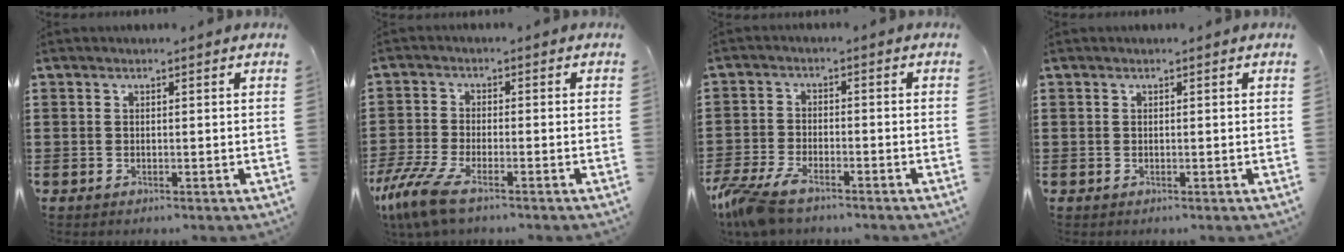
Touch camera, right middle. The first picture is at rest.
{"total": 6.3, "force": [-4.2, 1.3, 4.5], "torque": [-0.123, -0.021, -0.088]}
{"total": 5.7, "force": [-4.4, 1.5, 3.3], "torque": [-0.097, -0.011, -0.094]}
{"total": 0.0}